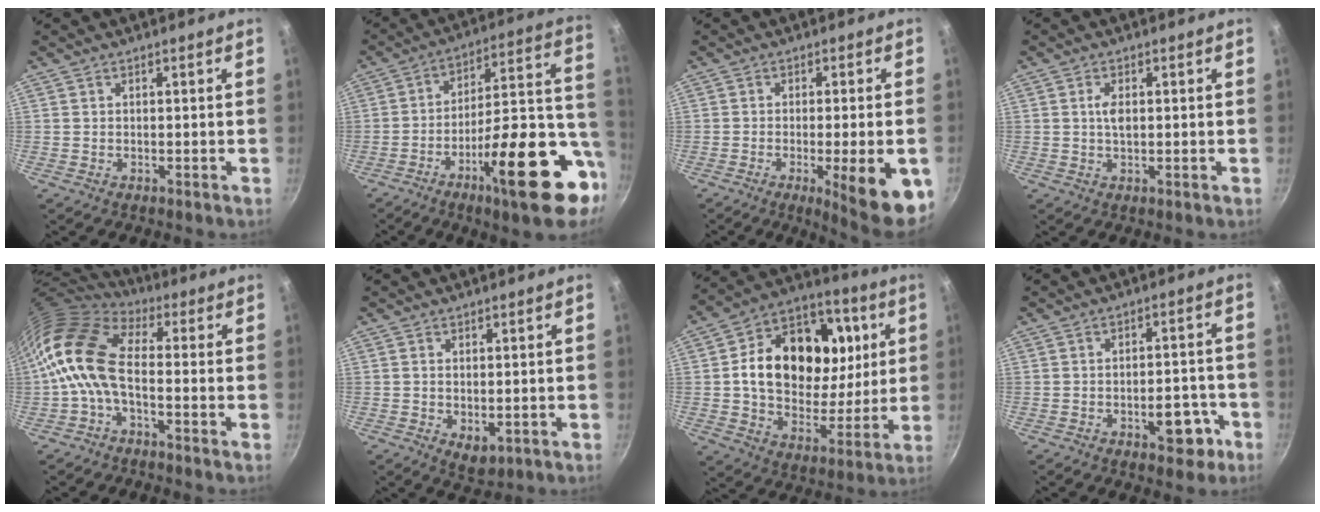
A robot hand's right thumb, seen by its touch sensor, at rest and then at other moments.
{"total": 23.3, "force": [-8.1, 7.4, 20.6], "torque": [-0.251, 0.038, -0.120]}
{"total": 12.6, "force": [-4.2, 2.5, 11.6], "torque": [-0.142, 0.003, -0.051]}
{"total": 2.7, "force": [0.3, 1.2, 2.4], "torque": [-0.045, 0.002, 0.004]}
{"total": 12.1, "force": [-1.9, 6.4, 10.1], "torque": [-0.187, 0.030, -0.055]}
{"total": 4.0, "force": [-0.5, 2.4, 3.1], "torque": [-0.046, -0.015, -0.003]}
{"total": 24.6, "force": [4.8, 17.7, 16.4], "torque": [-0.227, 0.004, 0.069]}
{"total": 7.3, "force": [-3.3, 3.8, 5.3], "torque": [-0.044, 0.025, -0.036]}